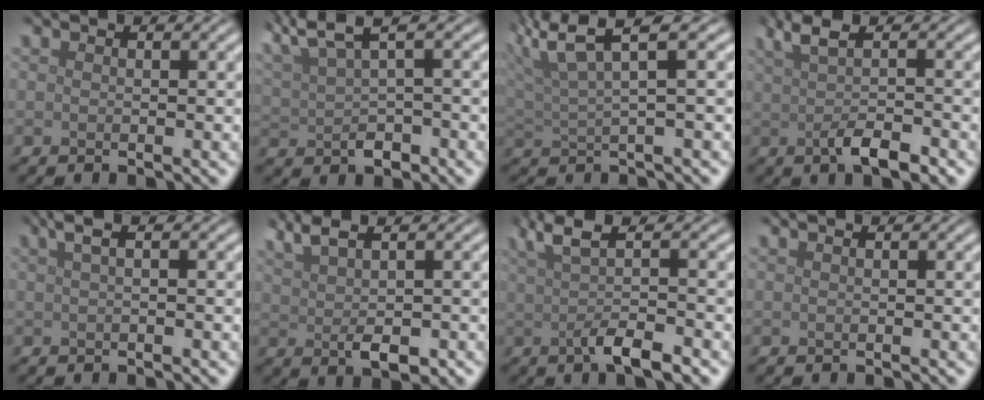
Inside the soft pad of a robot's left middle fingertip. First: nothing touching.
{"total": 4.8, "force": [2.7, 1.5, 3.7], "torque": [-0.075, 0.013, 0.049]}
{"total": 5.1, "force": [3.2, 0.8, 4.0], "torque": [-0.067, 0.017, 0.052]}
{"total": 4.1, "force": [0.0, 1.2, 3.9], "torque": [-0.072, 0.002, 0.001]}
{"total": 2.2, "force": [0.8, 0.7, 1.9], "torque": [-0.030, 0.009, 0.008]}
{"total": 4.5, "force": [1.4, 1.6, 3.9], "torque": [-0.071, 0.003, 0.031]}
{"total": 5.0, "force": [0.0, 1.3, 4.8], "torque": [-0.081, 0.005, -0.001]}
{"total": 0.7, "force": [0.3, 0.4, 0.5], "torque": [0.000, 0.008, -0.002]}